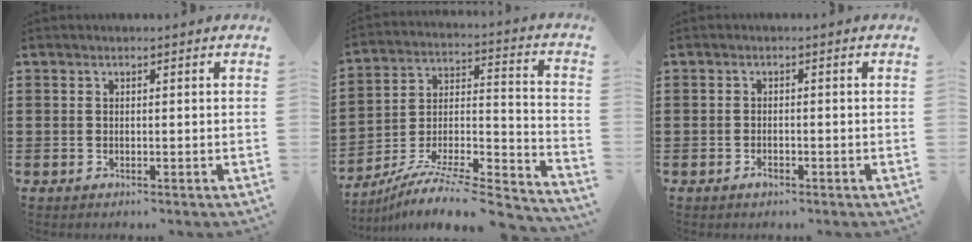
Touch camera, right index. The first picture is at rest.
{"total": 8.3, "force": [-7.2, 1.1, 4.0], "torque": [-0.065, 0.000, -0.144]}
{"total": 1.3, "force": [-0.9, 0.4, 0.8], "torque": [-0.019, -0.007, -0.014]}